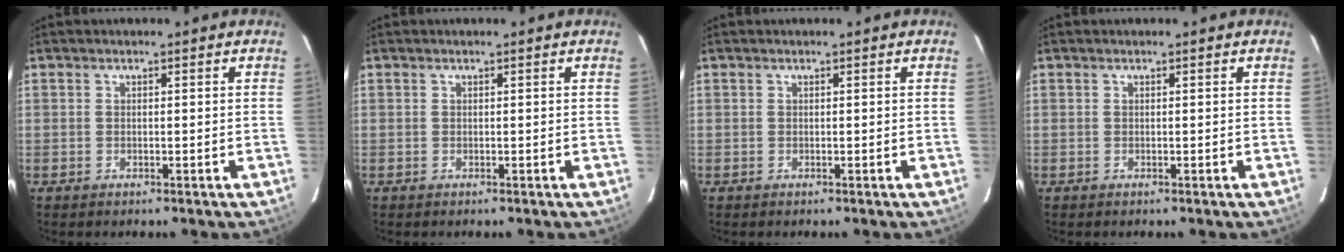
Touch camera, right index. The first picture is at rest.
{"total": 0.0}
{"total": 0.0}
{"total": 0.0}